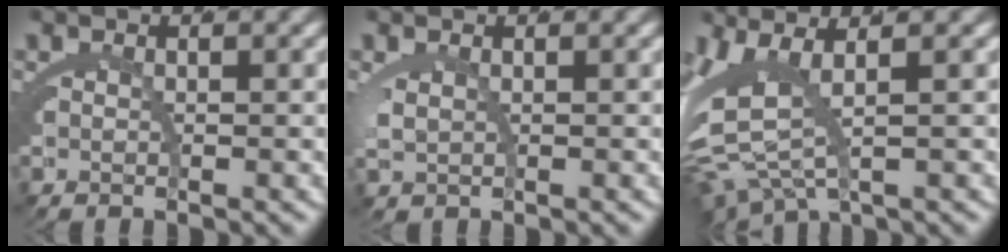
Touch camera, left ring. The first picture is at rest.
{"total": 1.0, "force": [0.5, 0.2, 0.8], "torque": [-0.034, -0.015, 0.022]}
{"total": 8.2, "force": [0.7, 5.5, 6.1], "torque": [-0.159, -0.026, 0.022]}